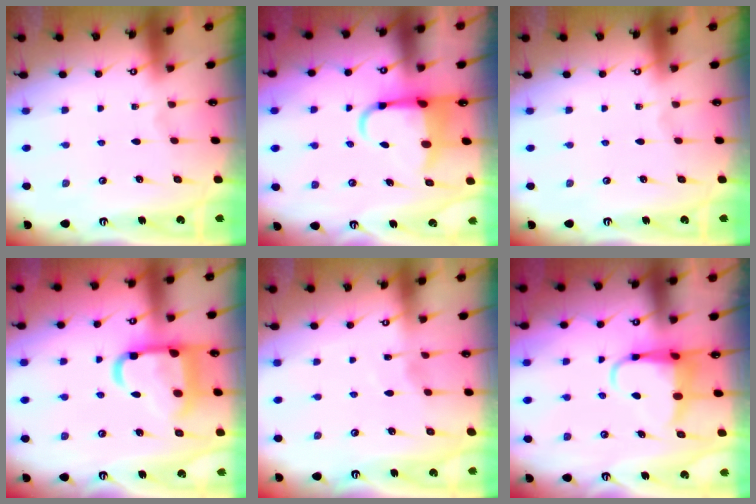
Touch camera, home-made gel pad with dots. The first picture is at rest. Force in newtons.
{"total": 6.5, "press": 6.3, "slide": 1.4}
{"total": 0.0}
{"total": 15.1, "press": 15.1, "slide": 1.3}
{"total": 2.8, "press": 2.8, "slide": 0.5}
{"total": 6.1, "press": 6.1, "slide": 0.8}